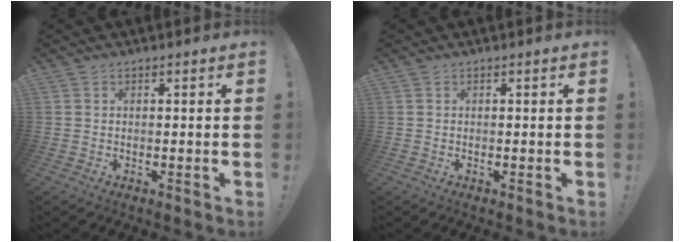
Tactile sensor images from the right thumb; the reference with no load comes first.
{"total": 0.0}